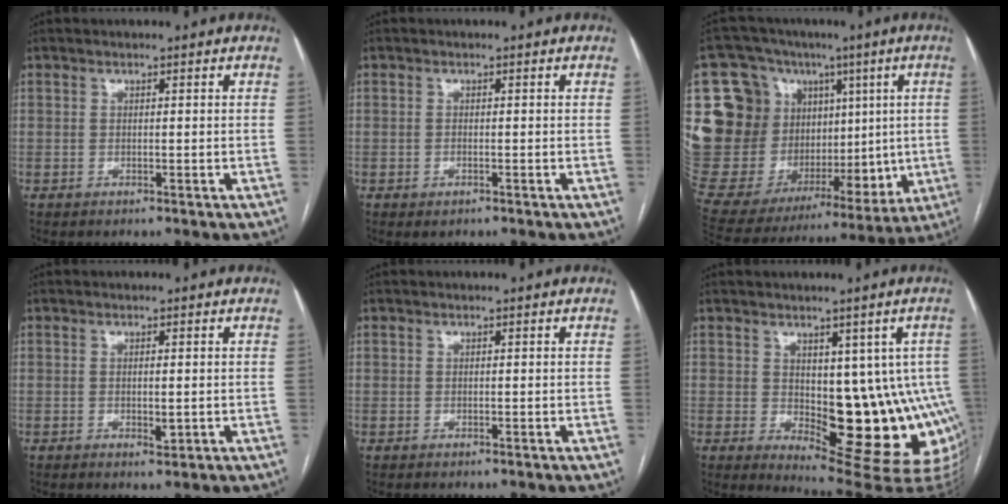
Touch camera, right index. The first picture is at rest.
{"total": 0.9, "force": [-0.4, 0.4, 0.7], "torque": [-0.014, -0.002, -0.002]}
{"total": 33.4, "force": [5.3, 23.8, 22.8], "torque": [-0.480, 0.092, 0.122]}
{"total": 1.6, "force": [-0.2, 0.5, 1.5], "torque": [-0.024, -0.005, 0.002]}
{"total": 0.0}
{"total": 15.6, "force": [-1.0, 6.7, 14.0], "torque": [-0.127, 0.004, 0.007]}